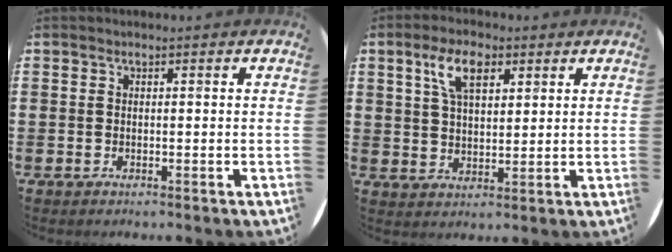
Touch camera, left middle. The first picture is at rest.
{"total": 6.4, "force": [3.5, 3.0, 4.5], "torque": [-0.091, 0.011, 0.060]}